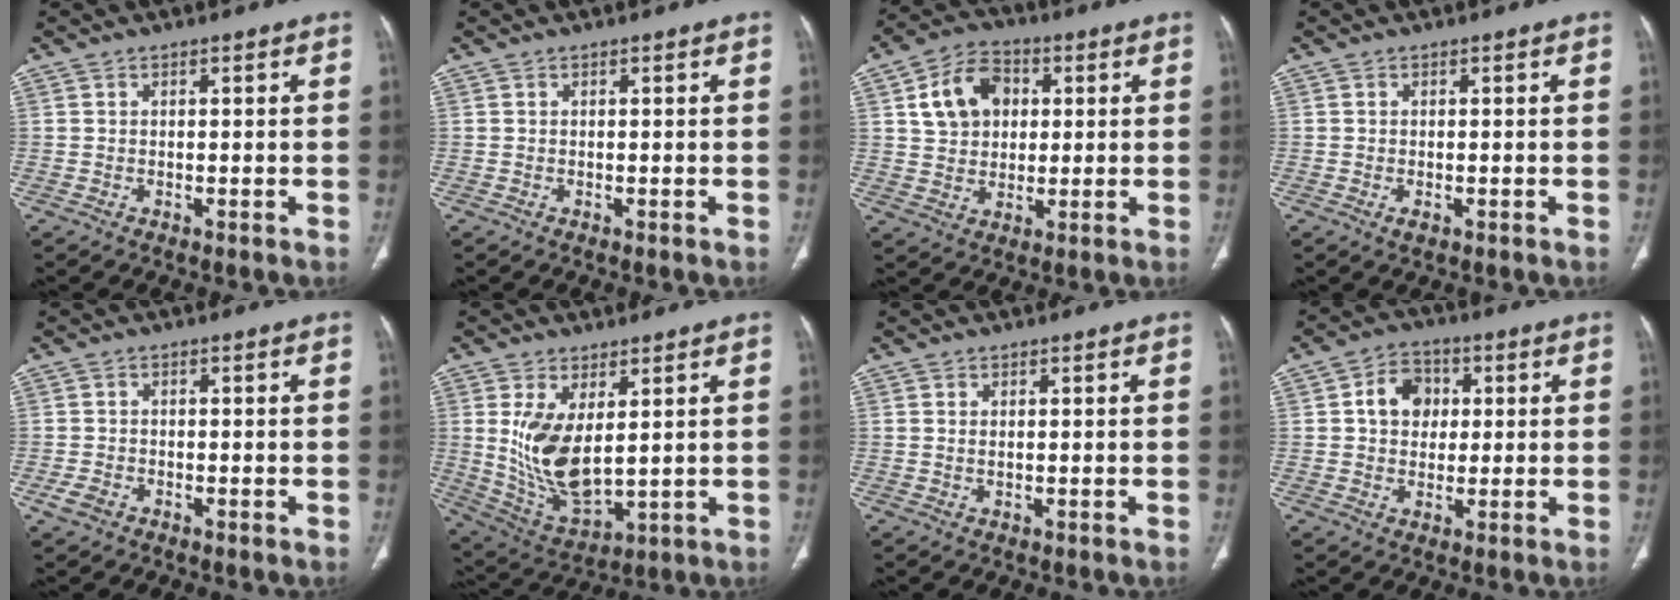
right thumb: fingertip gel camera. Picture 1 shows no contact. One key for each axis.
{"total": 0.0}
{"total": 11.1, "fx": 2.9, "fy": 8.5, "fz": 6.5, "tx": -0.089, "ty": 0.005, "tz": 0.049}
{"total": 1.2, "fx": -0.5, "fy": 0.6, "fz": 0.9, "tx": -0.018, "ty": -0.003, "tz": -0.007}
{"total": 2.4, "fx": -1.3, "fy": 1.6, "fz": 1.2, "tx": -0.026, "ty": 0.003, "tz": -0.021}
{"total": 12.6, "fx": 2.5, "fy": 6.3, "fz": 10.6, "tx": -0.197, "ty": -0.023, "tz": 0.071}
{"total": 0.7, "fx": 0.3, "fy": 0.3, "fz": 0.6, "tx": -0.014, "ty": -0.001, "tz": 0.008}
{"total": 7.6, "fx": 1.4, "fy": 6.1, "fz": 4.2, "tx": -0.041, "ty": 0.008, "tz": 0.017}